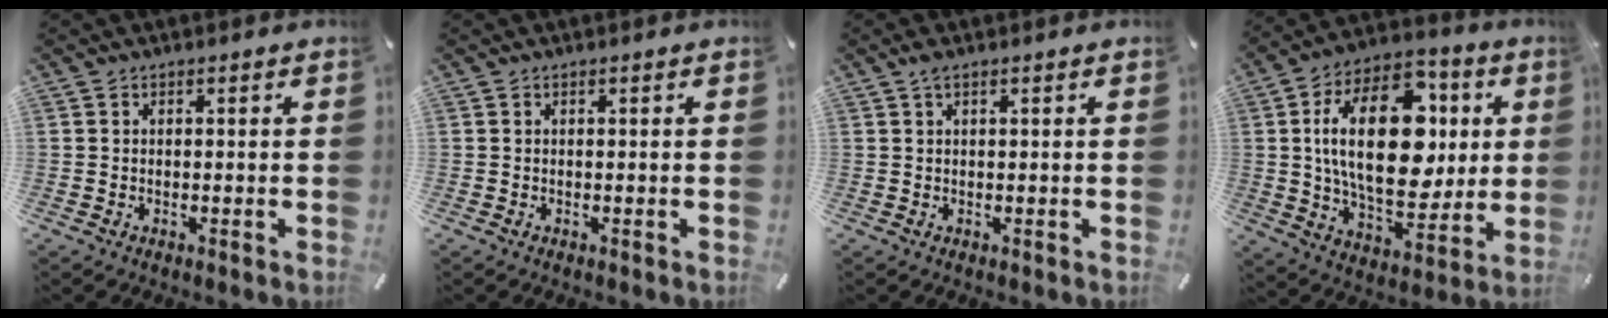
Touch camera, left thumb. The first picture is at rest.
{"total": 0.0}
{"total": 1.3, "force": [0.7, 0.3, 1.0], "torque": [-0.021, 0.001, 0.012]}
{"total": 25.4, "force": [4.0, 15.4, 19.8], "torque": [-0.355, 0.002, 0.065]}